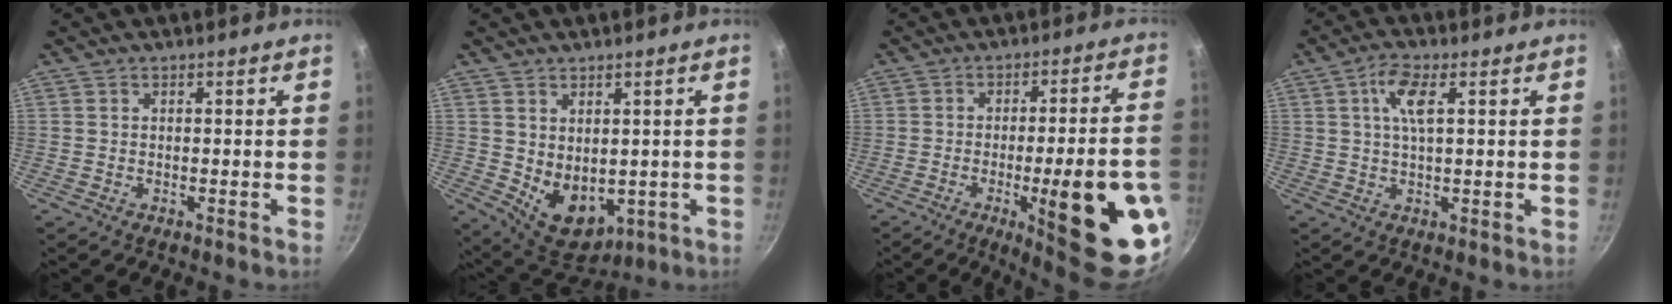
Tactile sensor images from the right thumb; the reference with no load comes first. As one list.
[{"total": 9.6, "force": [0.3, 6.7, 6.9], "torque": [-0.080, -0.026, 0.032]}, {"total": 21.6, "force": [-6.8, 4.2, 20.1], "torque": [-0.247, 0.019, -0.083]}, {"total": 5.9, "force": [1.9, 1.8, 5.3], "torque": [-0.105, 0.003, 0.034]}]